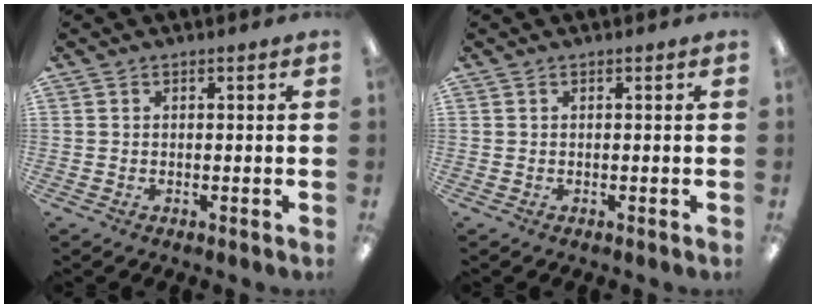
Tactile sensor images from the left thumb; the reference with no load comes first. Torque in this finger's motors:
{"motor_torque": [-0.17, 0.02, 0.25, 0.40, 0.00]}